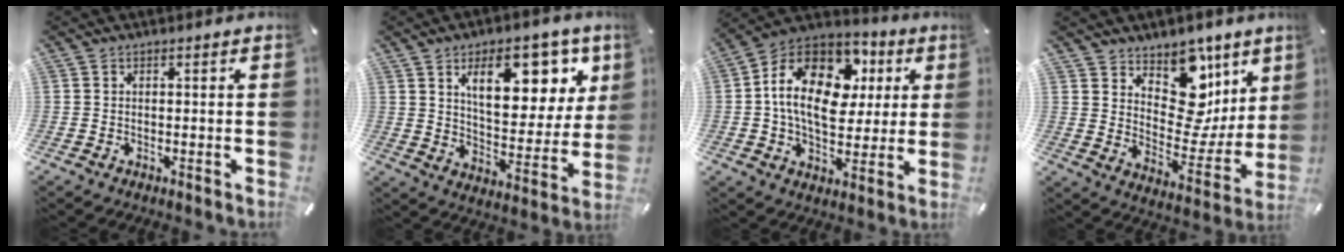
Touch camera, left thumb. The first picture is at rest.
{"total": 17.3, "force": [9.1, 8.9, 11.7], "torque": [-0.158, -0.039, 0.150]}
{"total": 19.7, "force": [4.2, 13.4, 13.8], "torque": [-0.270, 0.001, 0.073]}
{"total": 15.0, "force": [8.3, 10.3, 7.1], "torque": [-0.072, -0.084, 0.146]}